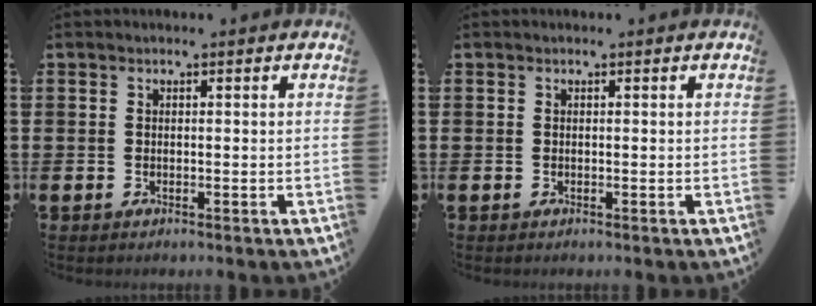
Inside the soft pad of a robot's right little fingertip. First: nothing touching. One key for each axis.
{"total": 0.0}